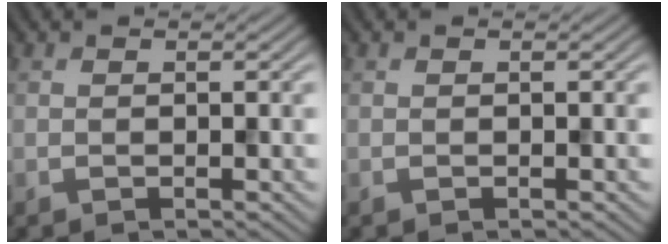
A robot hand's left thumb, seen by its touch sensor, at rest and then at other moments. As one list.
[{"total": 0.0}]